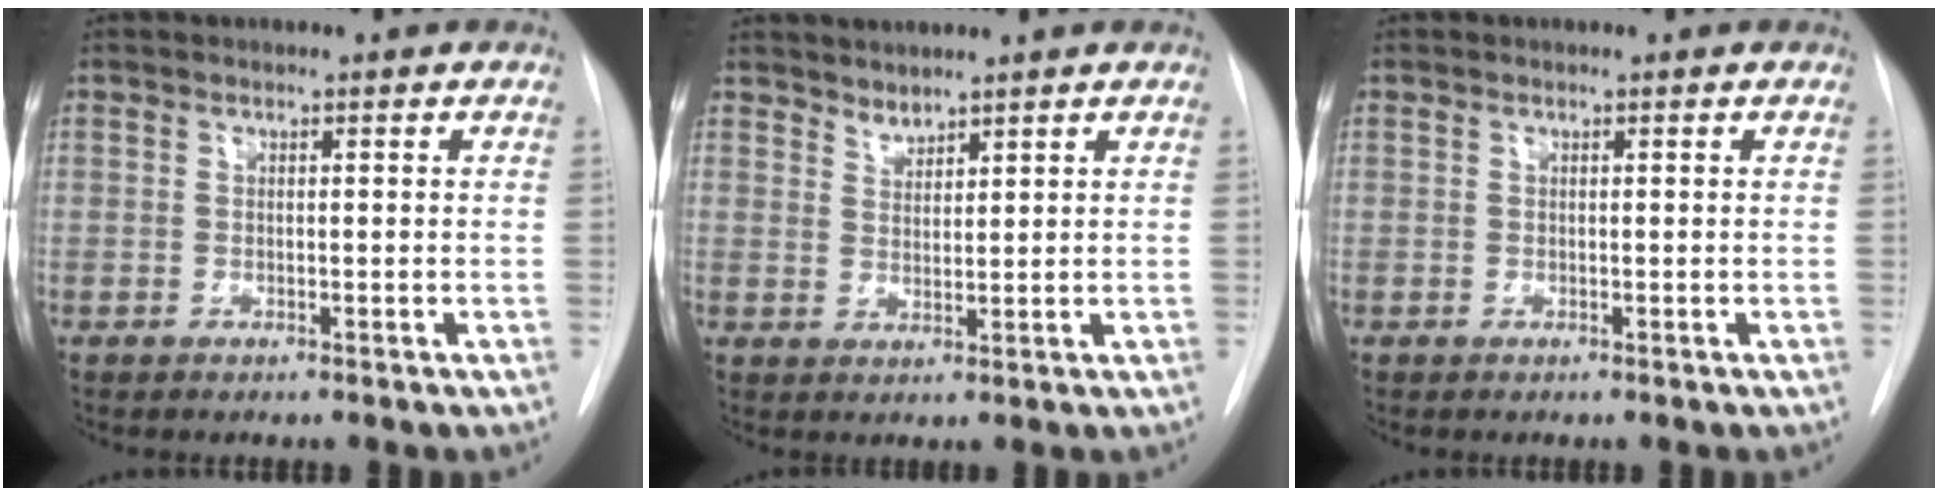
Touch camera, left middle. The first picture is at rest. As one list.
[{"total": 2.0, "force": [2.0, 0.5, 0.1], "torque": [0.004, -0.001, 0.038]}, {"total": 0.0}]